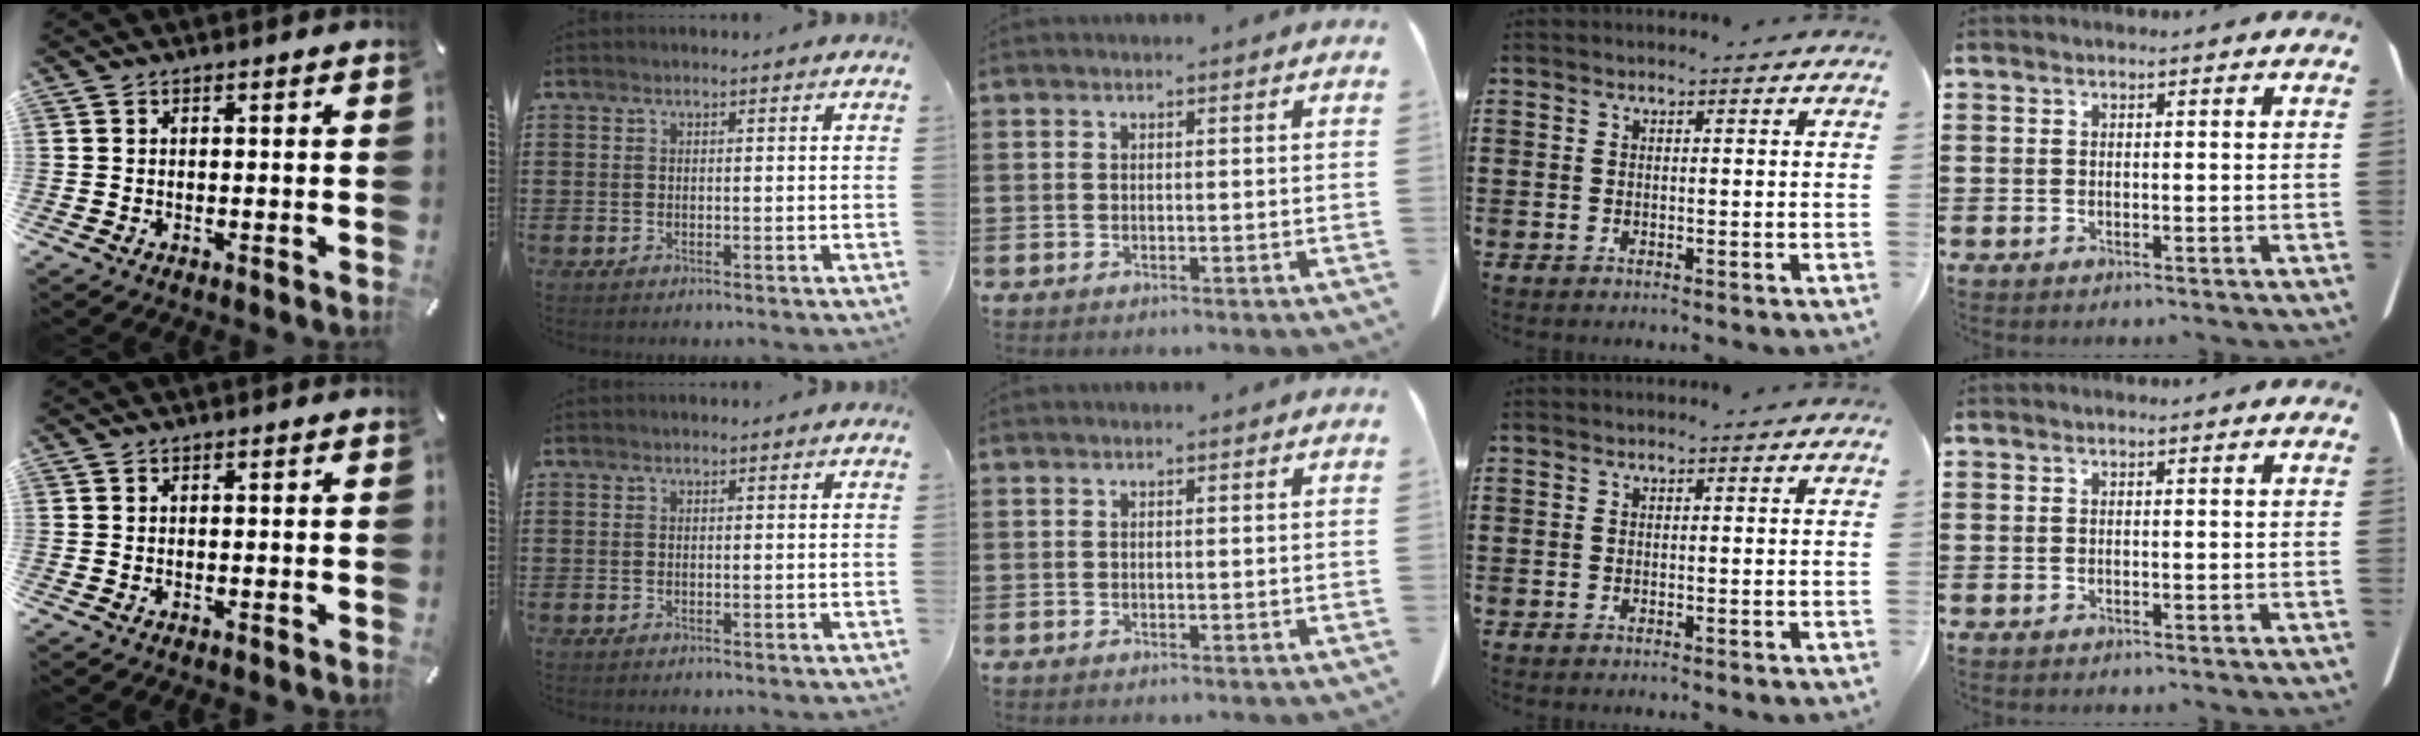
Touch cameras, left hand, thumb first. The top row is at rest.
{}